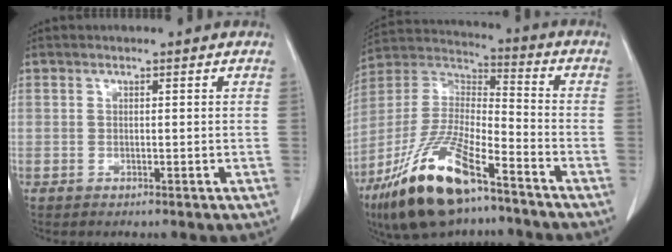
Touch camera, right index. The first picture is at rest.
{"total": 19.0, "force": [-11.9, 5.1, 13.8], "torque": [-0.304, -0.020, -0.222]}